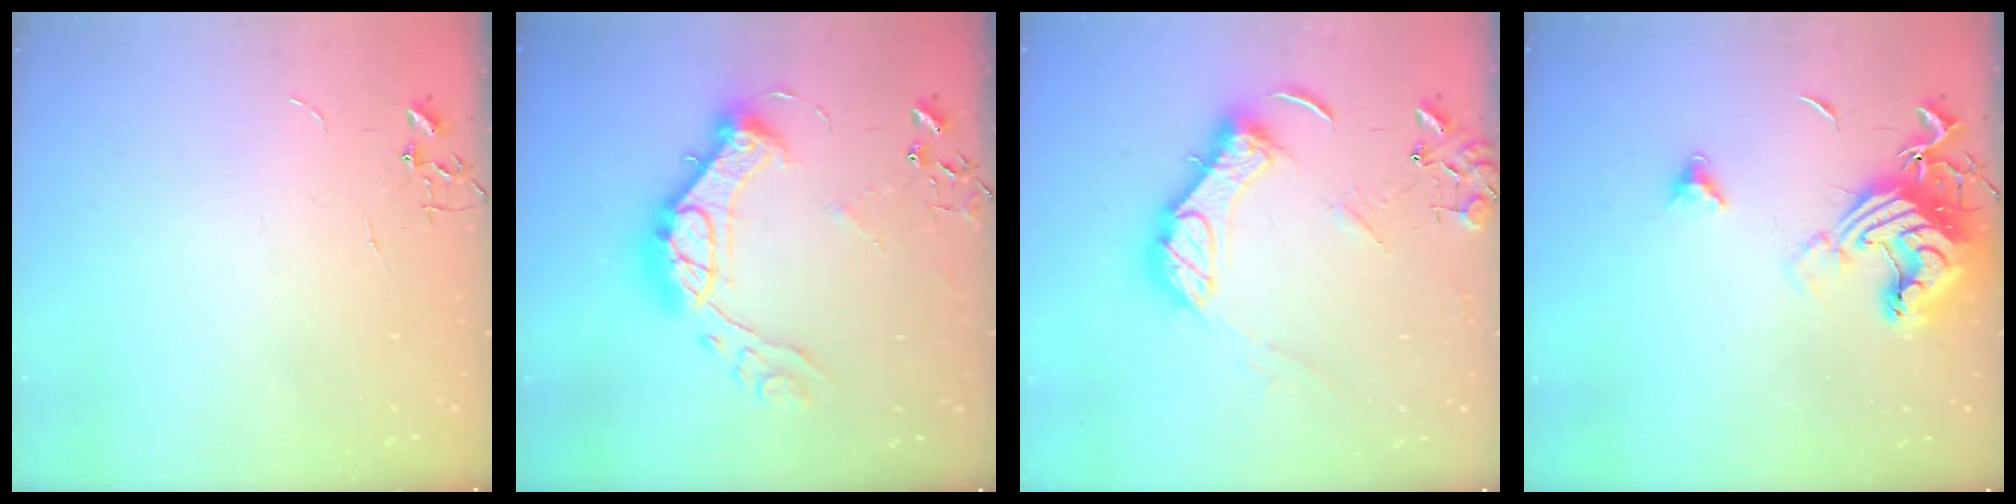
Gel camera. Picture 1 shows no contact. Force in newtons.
{"total": 20.0, "press": 19.9, "slide": 1.5}
{"total": 15.7, "press": 15.5, "slide": 2.2}
{"total": 16.2, "press": 16.1, "slide": 2.0}